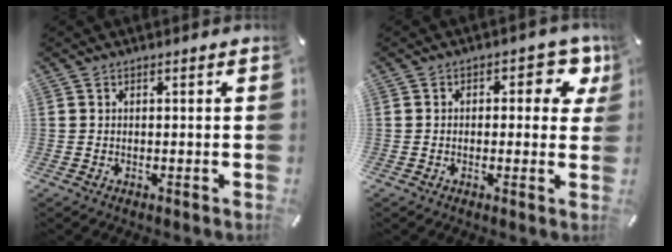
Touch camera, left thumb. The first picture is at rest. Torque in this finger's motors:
{"motor_torque": [0.54, 0.49, 0.54, -0.14, -0.03]}